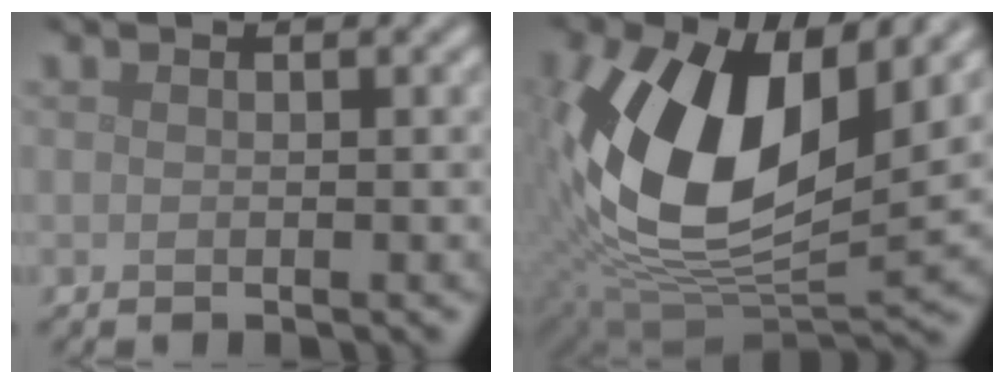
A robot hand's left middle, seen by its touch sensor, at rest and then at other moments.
{"total": 15.4, "force": [2.9, 8.6, 12.4], "torque": [-0.250, -0.003, 0.045]}